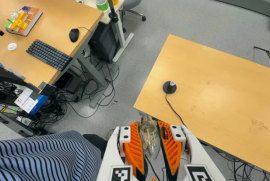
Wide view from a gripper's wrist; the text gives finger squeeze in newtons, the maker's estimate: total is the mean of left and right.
{"total": 24.0, "left": 25.2, "right": 22.8}